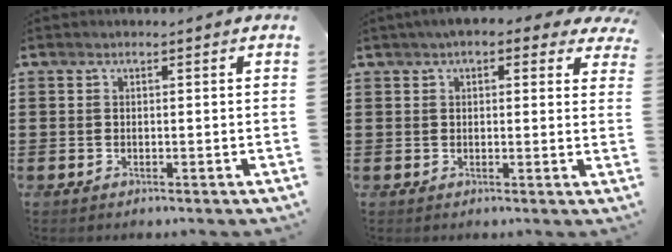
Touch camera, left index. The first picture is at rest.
{"total": 3.2, "force": [2.5, 1.2, 1.6], "torque": [-0.042, 0.002, 0.044]}